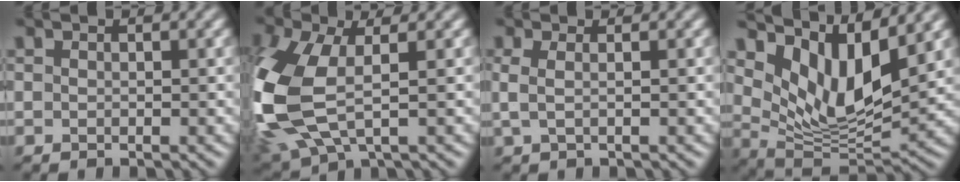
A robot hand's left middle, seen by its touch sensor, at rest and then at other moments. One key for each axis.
{"total": 11.1, "fx": -0.4, "fy": 6.2, "fz": 9.2, "tx": -0.264, "ty": -0.019, "tz": -0.005}
{"total": 1.3, "fx": 0.3, "fy": 0.1, "fz": 1.2, "tx": -0.034, "ty": 0.004, "tz": 0.005}
{"total": 7.4, "fx": 4.3, "fy": 2.8, "fz": 5.4, "tx": -0.113, "ty": -0.018, "tz": 0.081}